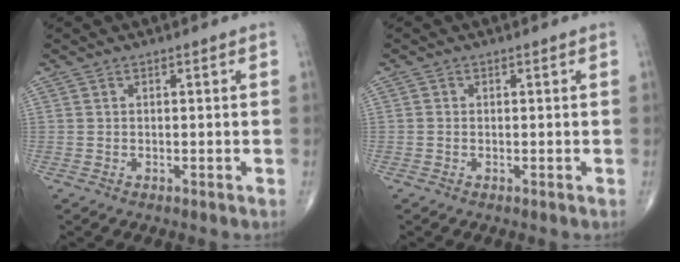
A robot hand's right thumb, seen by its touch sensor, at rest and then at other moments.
{"total": 0.0}